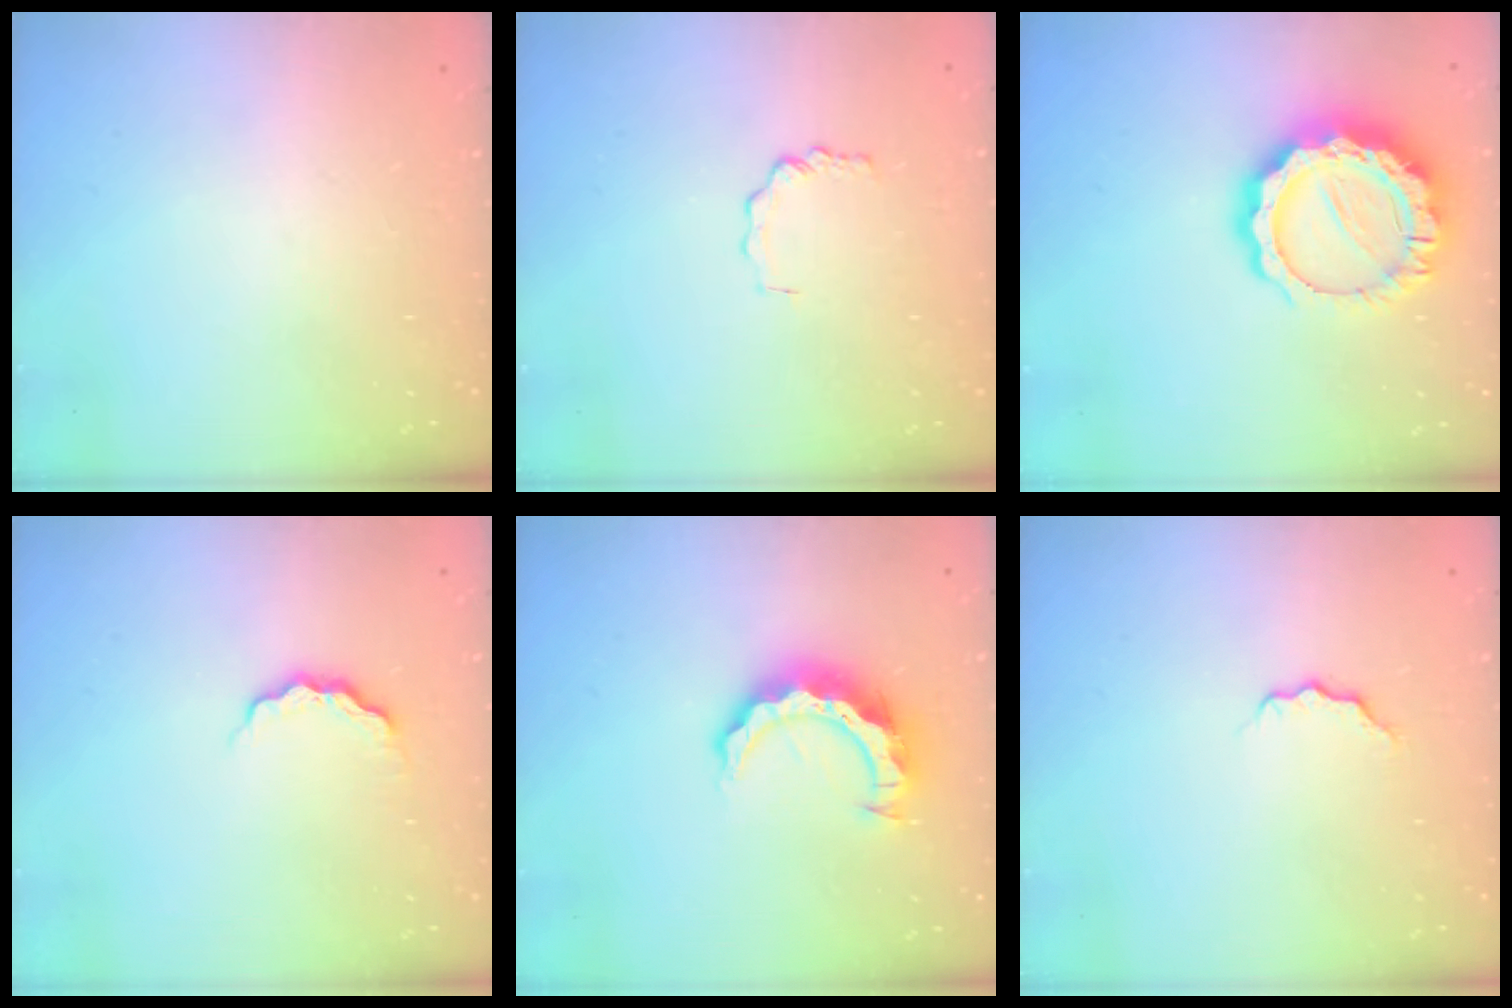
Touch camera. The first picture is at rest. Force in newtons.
{"total": 2.1, "press": 2.1, "slide": 0.3}
{"total": 15.9, "press": 15.9, "slide": 1.5}
{"total": 4.4, "press": 4.4, "slide": 0.7}
{"total": 10.4, "press": 10.4, "slide": 1.1}
{"total": 3.5, "press": 3.5, "slide": 0.5}